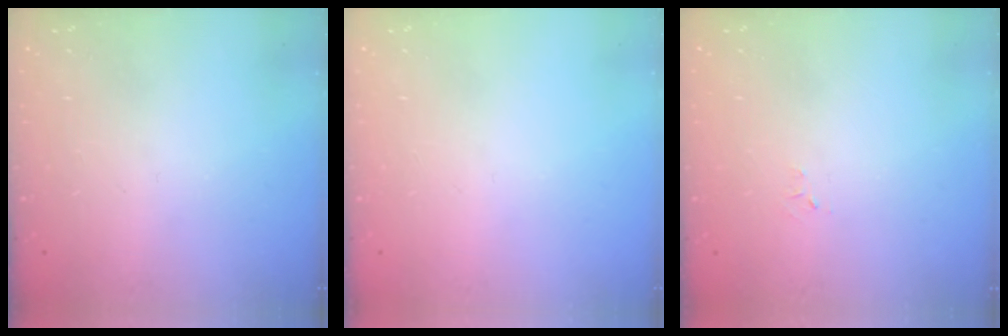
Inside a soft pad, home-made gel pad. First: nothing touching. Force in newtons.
{"total": 0.0}
{"total": 2.6, "press": 2.6, "slide": 0.4}